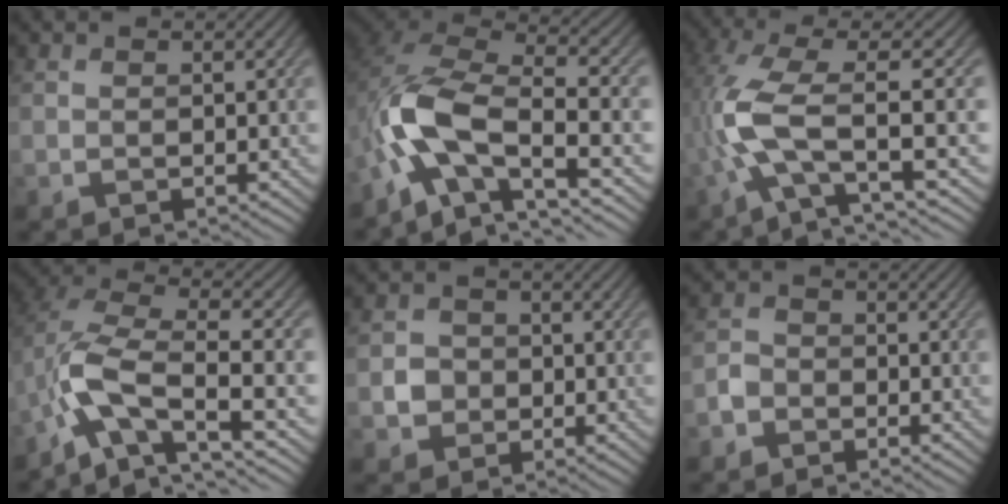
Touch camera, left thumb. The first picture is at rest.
{"total": 12.6, "force": [-4.8, 5.7, 10.2], "torque": [-0.205, -0.014, -0.100]}
{"total": 9.5, "force": [-1.5, 2.3, 9.1], "torque": [-0.188, 0.018, -0.046]}
{"total": 11.0, "force": [-4.4, 4.2, 9.1], "torque": [-0.188, -0.009, -0.089]}
{"total": 3.1, "force": [-0.4, 2.9, 0.9], "torque": [-0.016, -0.004, -0.017]}
{"total": 2.5, "force": [-1.5, 1.8, 0.7], "torque": [-0.013, 0.003, -0.040]}